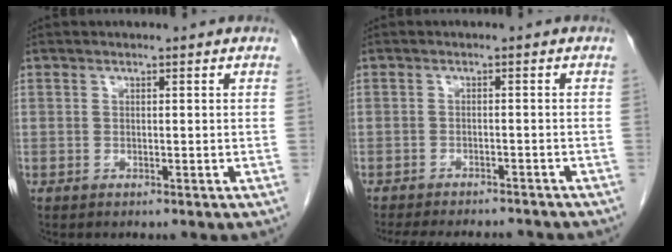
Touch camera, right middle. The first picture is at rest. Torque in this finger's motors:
{"motor_torque": [0.08, -0.08, 0.02, 0.05]}